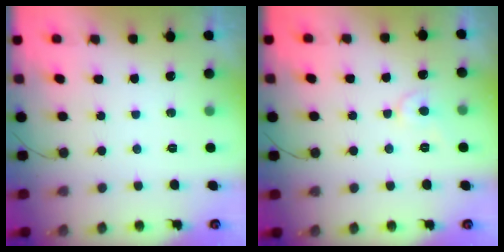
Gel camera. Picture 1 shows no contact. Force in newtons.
{"total": 5.6, "press": 5.6, "slide": 0.3}